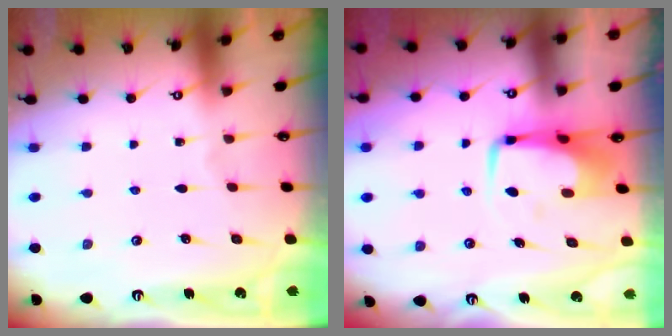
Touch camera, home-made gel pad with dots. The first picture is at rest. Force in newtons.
{"total": 7.5, "press": 7.3, "slide": 1.5}